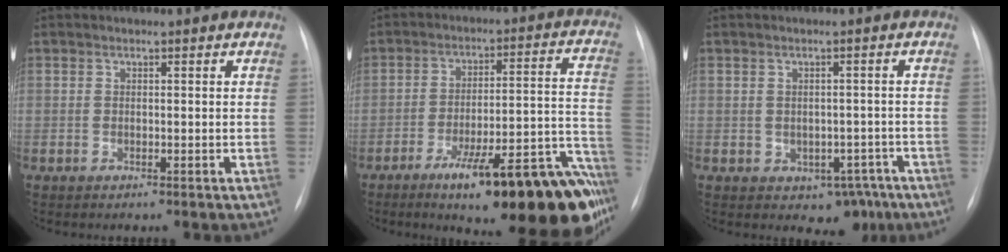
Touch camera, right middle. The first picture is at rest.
{"total": 23.5, "force": [-15.4, 4.0, 17.3], "torque": [-0.123, 0.038, -0.215]}
{"total": 5.0, "force": [-2.4, 3.7, 2.3], "torque": [-0.018, 0.017, -0.019]}